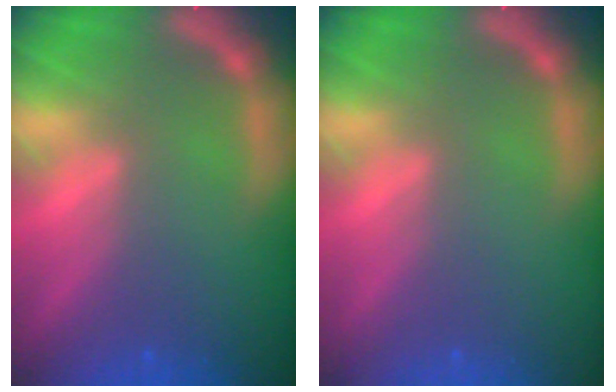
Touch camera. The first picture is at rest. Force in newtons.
{"total": 0.0}